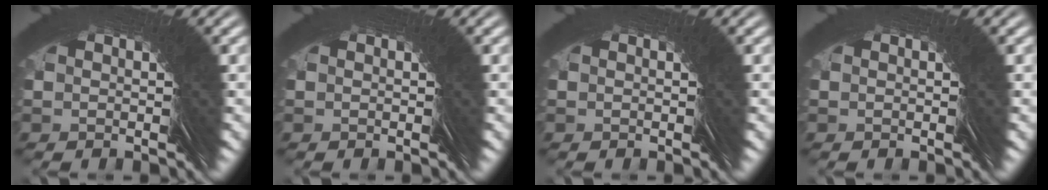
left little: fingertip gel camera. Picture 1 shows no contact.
{"total": 0.0}
{"total": 0.0}
{"total": 0.0}